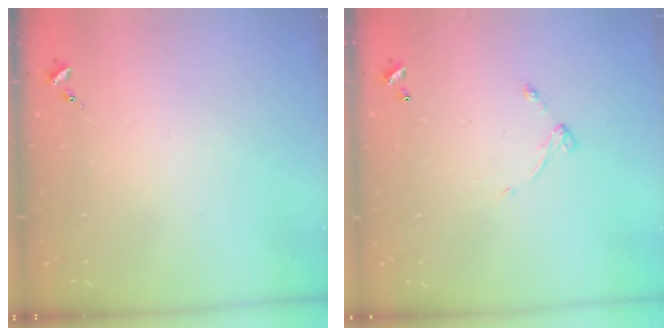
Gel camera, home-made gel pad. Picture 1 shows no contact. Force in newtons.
{"total": 5.7, "press": 5.7, "slide": 0.5}